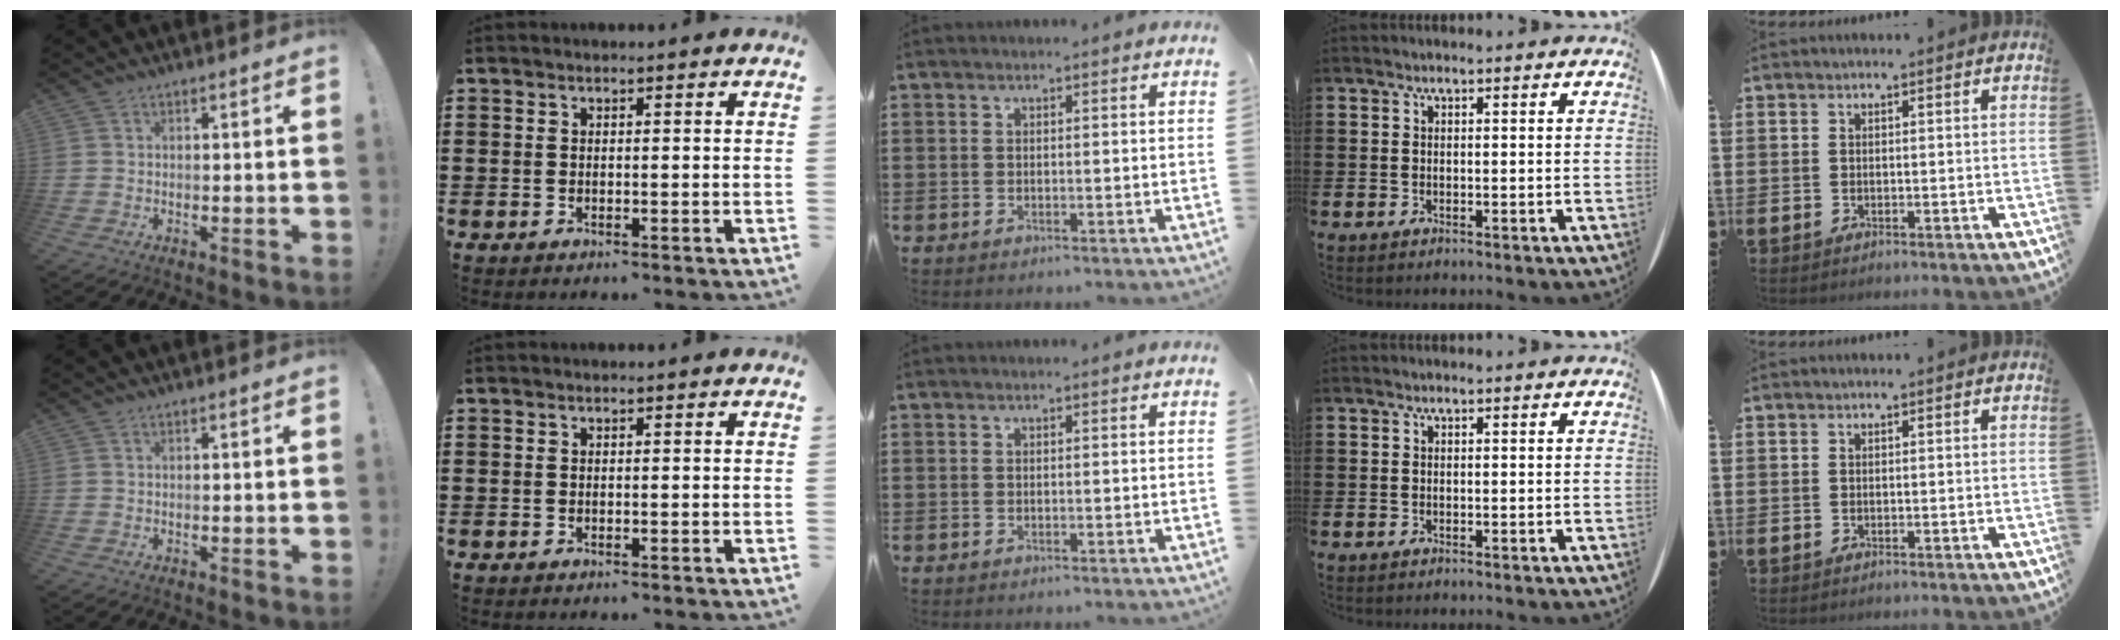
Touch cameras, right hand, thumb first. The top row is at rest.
{}